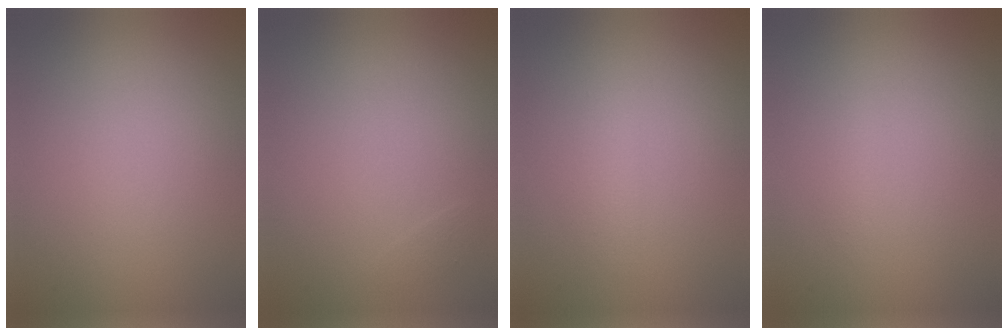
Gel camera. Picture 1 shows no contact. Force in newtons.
{"total": 0.5, "press": 0.5, "slide": 0.1}
{"total": 1.2, "press": 1.2, "slide": 0.1}
{"total": 0.6, "press": 0.6, "slide": 0.0}